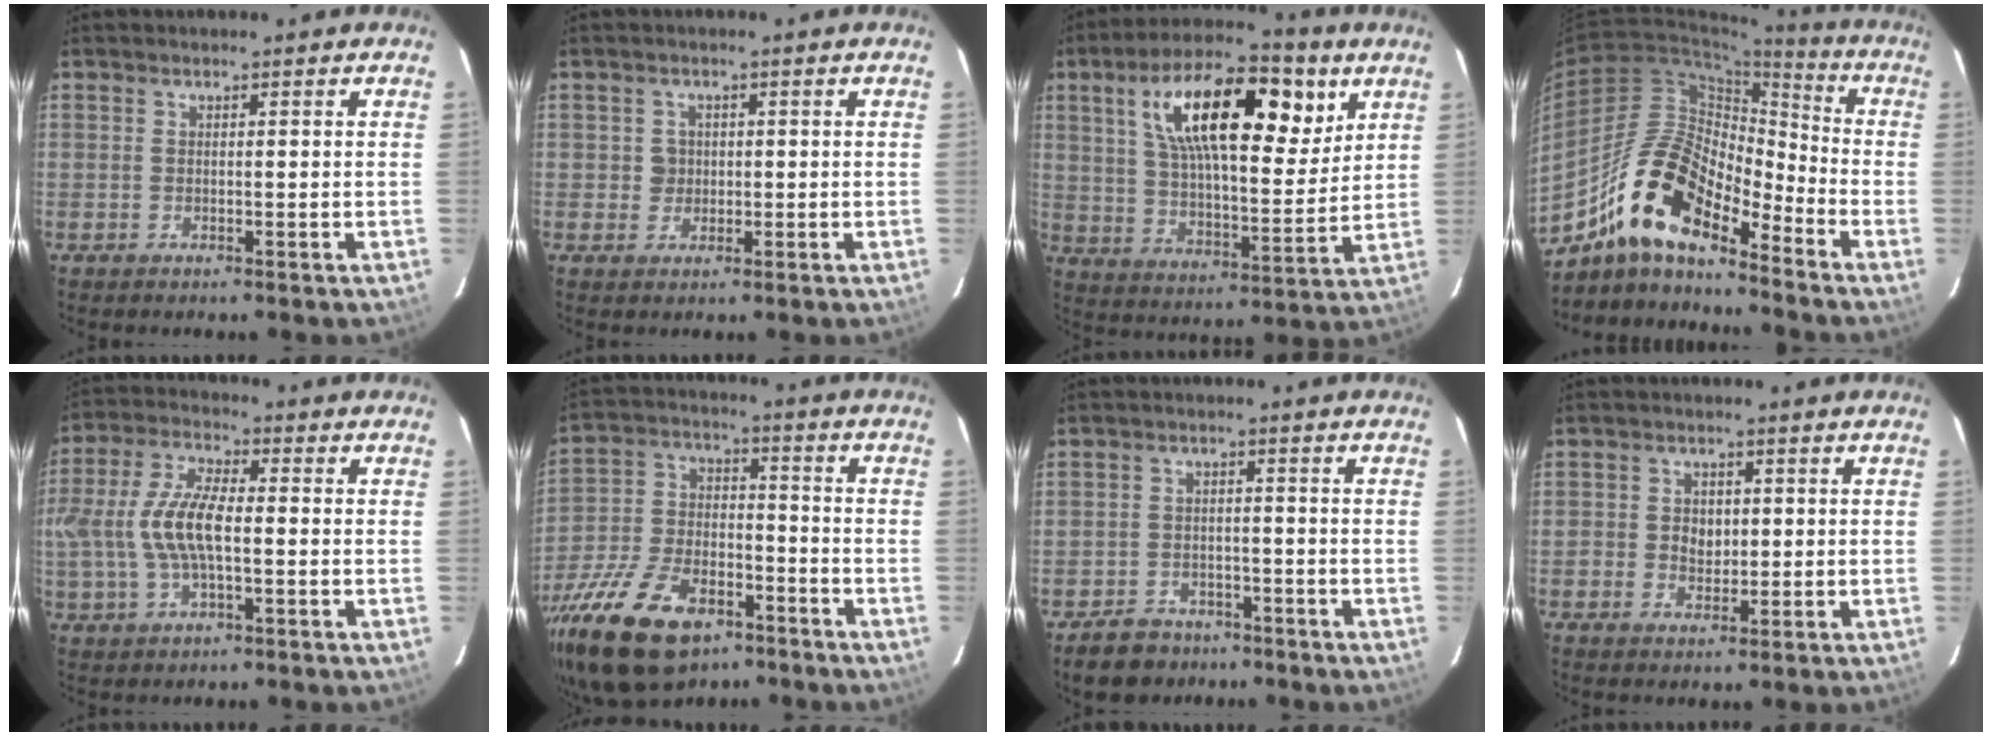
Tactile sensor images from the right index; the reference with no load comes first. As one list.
[{"total": 2.4, "force": [0.3, 2.3, 0.2], "torque": [0.003, 0.007, 0.007]}, {"total": 23.0, "force": [10.0, 9.5, 18.4], "torque": [-0.323, 0.032, 0.159]}, {"total": 15.7, "force": [-11.6, 5.1, 9.4], "torque": [-0.172, 0.003, -0.230]}, {"total": 11.5, "force": [-1.0, 4.8, 10.4], "torque": [-0.224, 0.009, -0.018]}, {"total": 22.9, "force": [-14.4, 11.6, 13.5], "torque": [-0.293, -0.020, -0.246]}, {"total": 7.3, "force": [-5.3, 4.7, 1.7], "torque": [-0.052, 0.018, -0.074]}, {"total": 3.5, "force": [0.1, 3.1, 1.4], "torque": [-0.026, 0.008, 0.003]}]